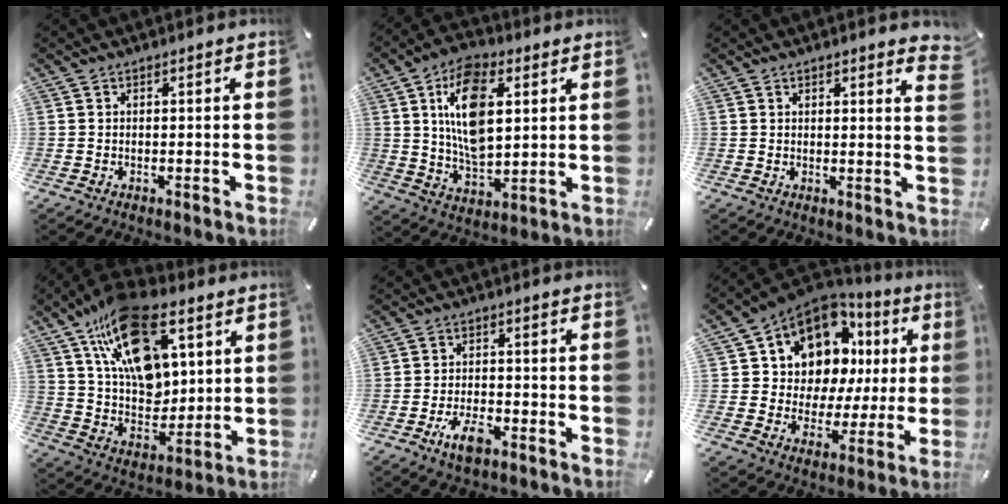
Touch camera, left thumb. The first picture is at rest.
{"total": 15.5, "force": [4.5, 8.9, 11.9], "torque": [-0.225, 0.002, 0.076]}
{"total": 2.1, "force": [1.6, 0.5, 1.3], "torque": [-0.013, -0.004, 0.025]}
{"total": 20.5, "force": [10.0, 12.5, 12.8], "torque": [-0.232, -0.041, 0.180]}
{"total": 6.6, "force": [-3.8, 3.0, 4.4], "torque": [-0.092, 0.014, -0.071]}
{"total": 11.6, "force": [6.6, 8.7, 3.9], "torque": [-0.082, -0.064, 0.123]}